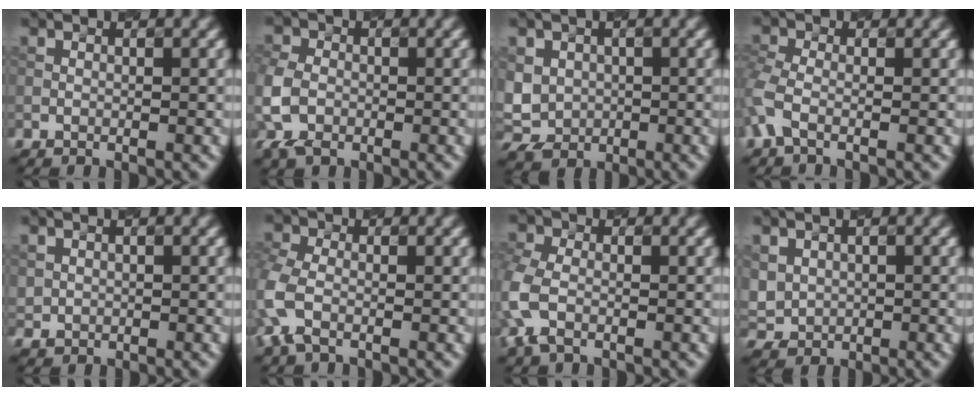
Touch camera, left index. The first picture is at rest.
{"total": 4.4, "force": [-1.6, 3.3, 2.5], "torque": [-0.068, -0.004, -0.040]}
{"total": 3.9, "force": [0.3, 3.6, 1.4], "torque": [-0.039, 0.003, 0.011]}
{"total": 2.5, "force": [-1.1, 1.1, 1.9], "torque": [-0.056, -0.001, -0.034]}
{"total": 1.1, "force": [0.2, 1.1, -0.1], "torque": [0.003, -0.001, 0.004]}
{"total": 4.3, "force": [-1.7, 2.6, 2.9], "torque": [-0.088, -0.002, -0.046]}
{"total": 4.8, "force": [-1.7, 3.0, 3.3], "torque": [-0.096, -0.005, -0.046]}
{"total": 2.4, "force": [0.6, 2.3, 0.5], "torque": [-0.023, 0.001, 0.018]}